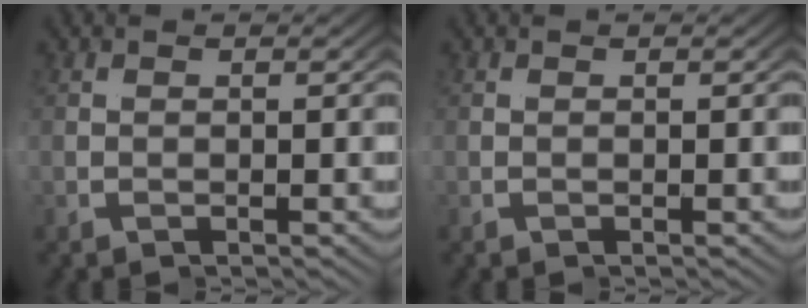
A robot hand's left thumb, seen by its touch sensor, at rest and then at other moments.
{"total": 0.0}